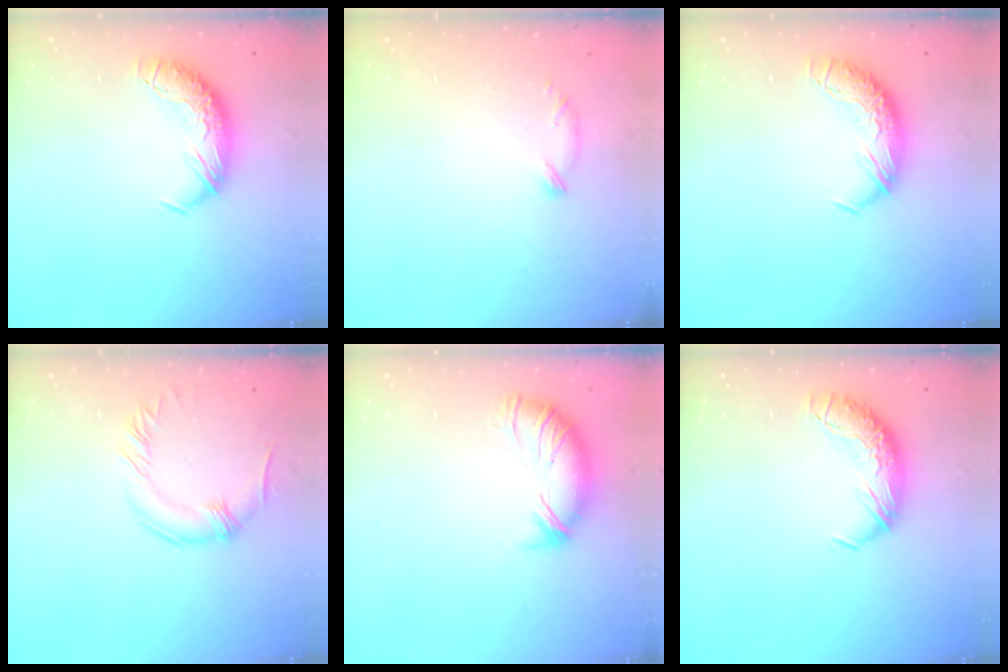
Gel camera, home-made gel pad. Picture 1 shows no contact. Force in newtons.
{"total": 6.4, "press": 6.4, "slide": 1.0}
{"total": 0.0}
{"total": 0.0}
{"total": 3.9, "press": 3.4, "slide": 1.9}
{"total": 0.0}